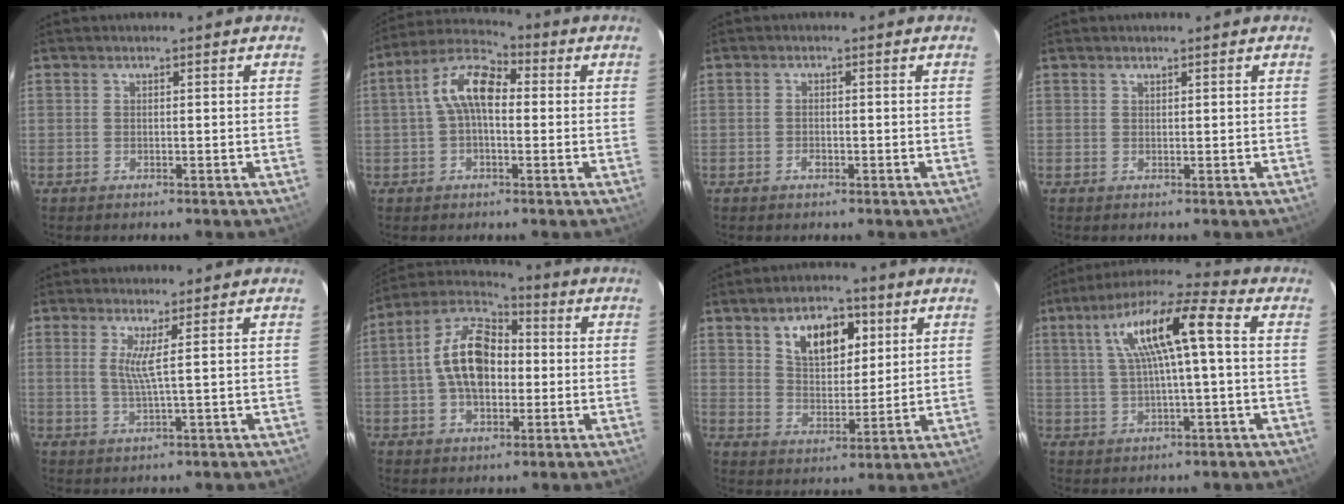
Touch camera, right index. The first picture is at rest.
{"total": 8.9, "force": [0.7, 4.5, 7.7], "torque": [-0.153, 0.031, 0.004]}
{"total": 1.4, "force": [-0.7, 0.8, 0.8], "torque": [-0.016, 0.001, -0.011]}
{"total": 0.5, "force": [0.3, -0.2, -0.4], "torque": [0.008, 0.001, 0.006]}
{"total": 3.3, "force": [1.0, -0.7, 3.0], "torque": [-0.056, -0.010, 0.016]}
{"total": 13.7, "force": [-0.3, 8.2, 10.9], "torque": [-0.208, 0.026, -0.011]}
{"total": 10.5, "force": [5.0, 6.0, 7.1], "torque": [-0.110, 0.013, 0.088]}
{"total": 12.7, "force": [2.5, 1.8, 12.4], "torque": [-0.220, 0.026, 0.044]}